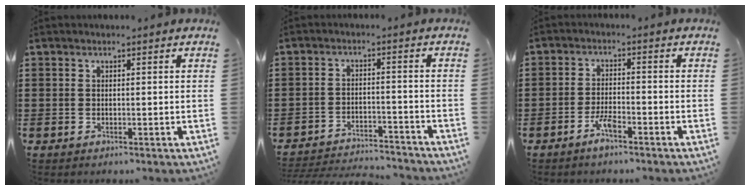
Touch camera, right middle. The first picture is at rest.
{"total": 3.9, "force": [-3.8, 0.3, 0.4], "torque": [-0.010, 0.003, -0.081]}
{"total": 3.4, "force": [-2.4, 0.8, 2.2], "torque": [-0.053, 0.002, -0.049]}